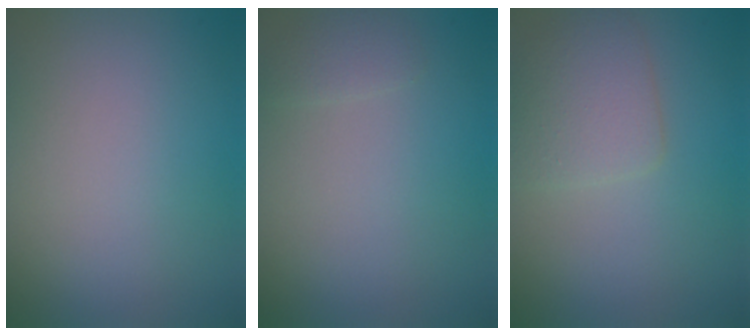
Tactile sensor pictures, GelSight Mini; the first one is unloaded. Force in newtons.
{"total": 0.9, "press": 0.9, "slide": 0.0}
{"total": 3.0, "press": 3.0, "slide": 0.1}